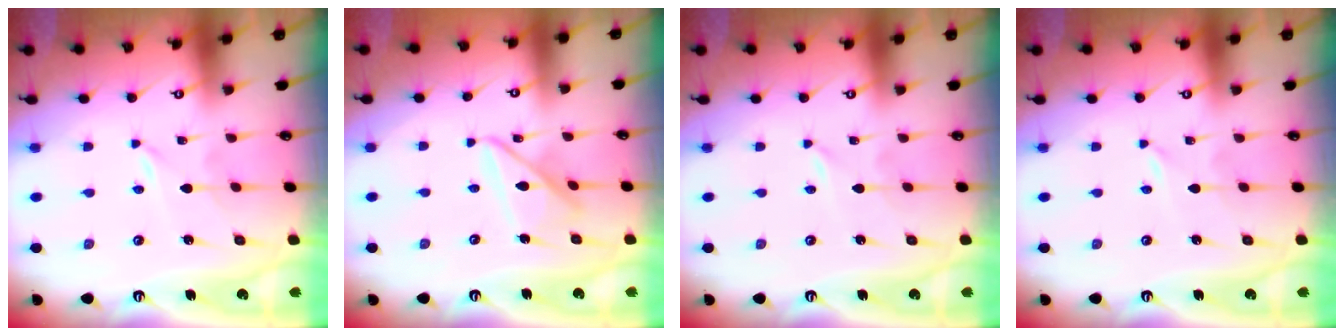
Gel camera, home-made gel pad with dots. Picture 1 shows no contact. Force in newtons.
{"total": 10.2, "press": 10.2, "slide": 0.7}
{"total": 0.0}
{"total": 0.0}